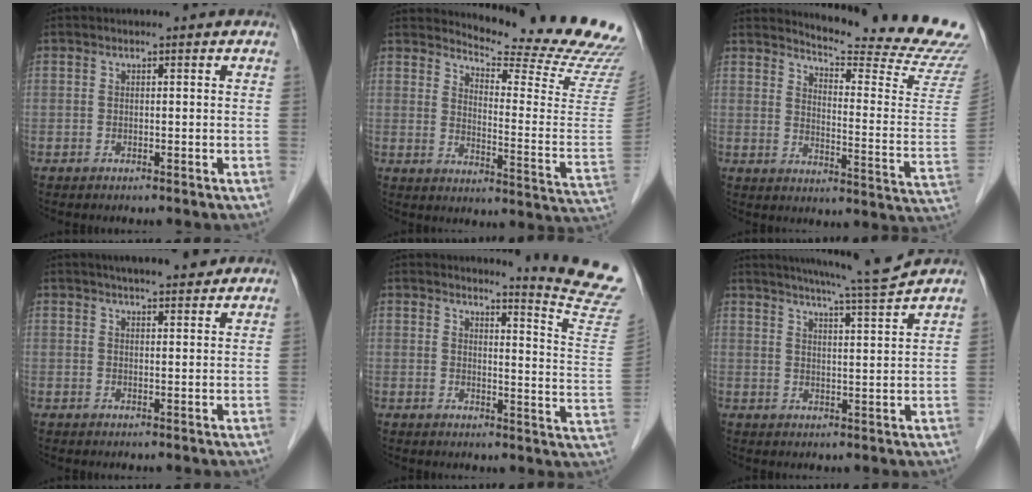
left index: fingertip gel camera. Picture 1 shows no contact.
{"total": 19.2, "force": [18.3, 0.1, 5.8], "torque": [-0.095, -0.131, 0.216]}
{"total": 19.4, "force": [18.6, -0.9, 5.2], "torque": [-0.088, -0.135, 0.218]}
{"total": 8.0, "force": [6.9, 1.3, 3.9], "torque": [-0.052, 0.017, 0.093]}
{"total": 12.8, "force": [12.4, -3.0, 1.7], "torque": [-0.032, -0.135, 0.129]}
{"total": 9.7, "force": [8.9, -1.9, 3.4], "torque": [-0.062, -0.017, 0.130]}